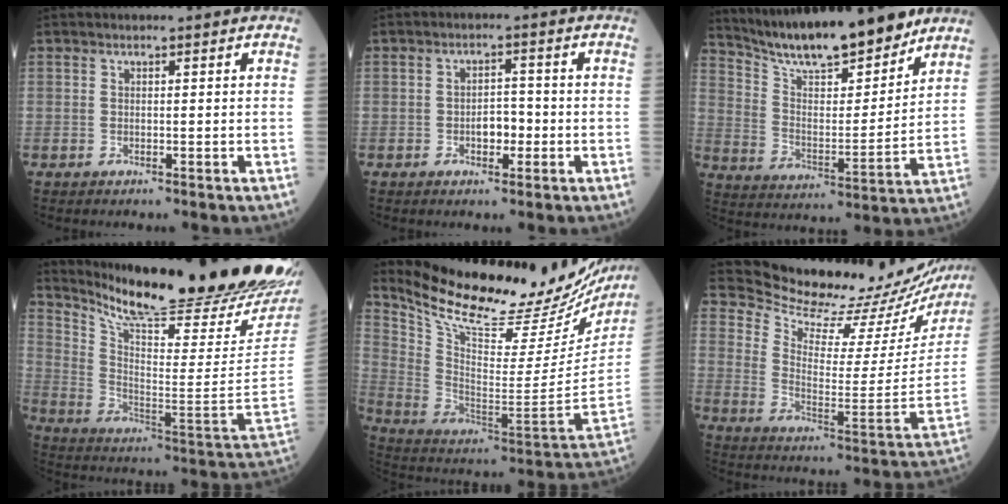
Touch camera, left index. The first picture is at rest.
{"total": 3.3, "force": [-1.4, 1.7, 2.4], "torque": [-0.036, 0.003, -0.024]}
{"total": 17.2, "force": [14.9, 2.5, 8.1], "torque": [-0.138, -0.012, 0.250]}
{"total": 29.3, "force": [25.6, 0.5, 14.2], "torque": [-0.247, -0.120, 0.363]}
{"total": 29.8, "force": [26.3, 6.8, 12.3], "torque": [-0.215, -0.090, 0.365]}
{"total": 22.7, "force": [21.9, 3.7, 4.5], "torque": [-0.083, -0.107, 0.284]}